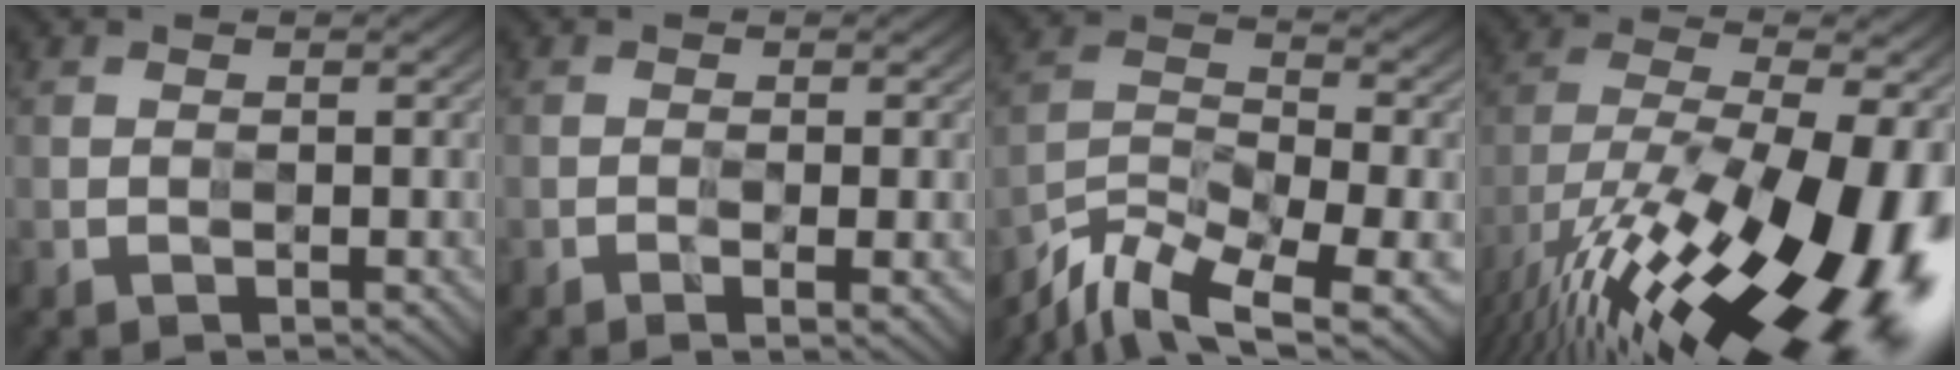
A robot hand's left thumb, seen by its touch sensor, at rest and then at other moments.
{"total": 2.2, "force": [-0.6, 0.3, 2.1], "torque": [-0.039, -0.004, -0.011]}
{"total": 12.1, "force": [-8.6, 3.6, 7.6], "torque": [-0.158, -0.019, -0.162]}
{"total": 21.4, "force": [-9.6, 9.3, 16.7], "torque": [-0.280, -0.028, -0.151]}